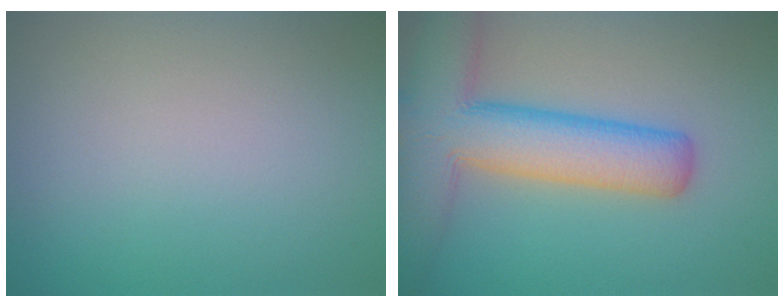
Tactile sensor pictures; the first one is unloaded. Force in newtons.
{"total": 9.6, "press": 9.6, "slide": 0.5}